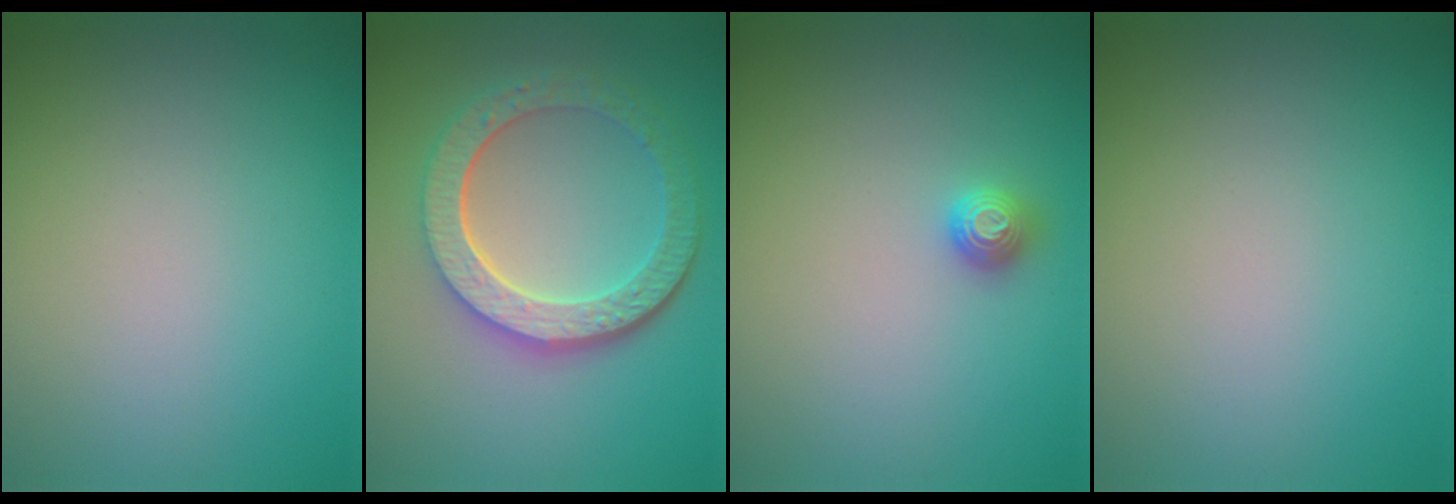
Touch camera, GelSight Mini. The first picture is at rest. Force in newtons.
{"total": 6.1, "press": 4.6, "slide": 4.0}
{"total": 1.1, "press": 1.1, "slide": 0.2}
{"total": 0.0}